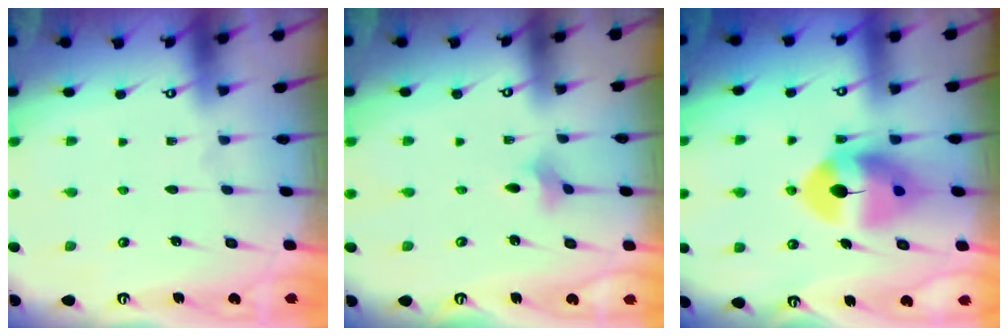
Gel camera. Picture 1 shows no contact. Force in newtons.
{"total": 2.6, "press": 2.6, "slide": 0.6}
{"total": 10.8, "press": 10.6, "slide": 1.9}